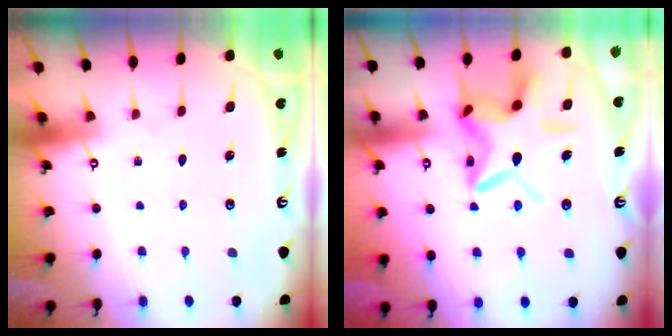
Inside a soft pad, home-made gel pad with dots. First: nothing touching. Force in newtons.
{"total": 15.3, "press": 15.2, "slide": 1.4}